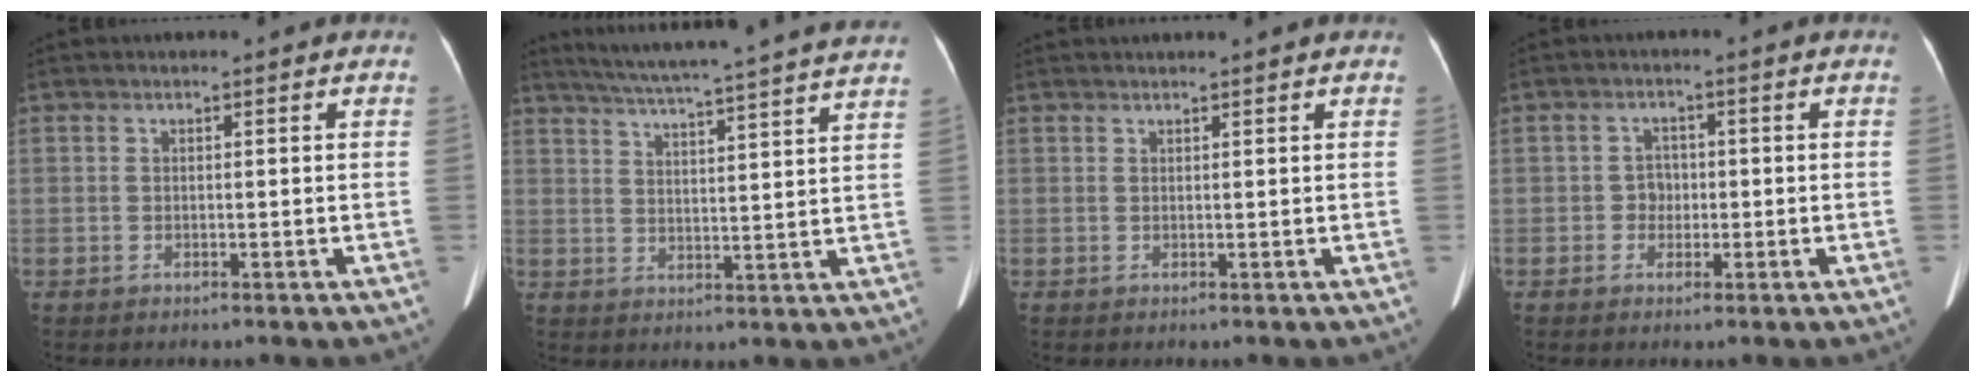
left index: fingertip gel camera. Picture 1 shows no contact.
{"total": 23.1, "force": [20.8, -1.0, 10.0], "torque": [-0.165, -0.017, 0.270]}
{"total": 2.2, "force": [2.1, -0.3, 0.8], "torque": [-0.008, 0.024, 0.033]}
{"total": 2.3, "force": [-0.5, 2.0, 0.9], "torque": [-0.011, 0.006, -0.010]}